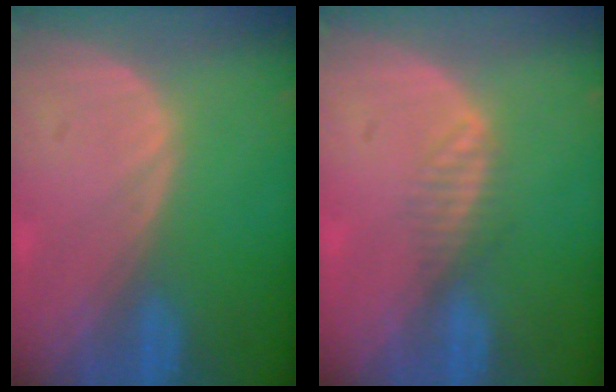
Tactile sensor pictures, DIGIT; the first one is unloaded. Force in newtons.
{"total": 2.0, "press": 1.8, "slide": 0.8}